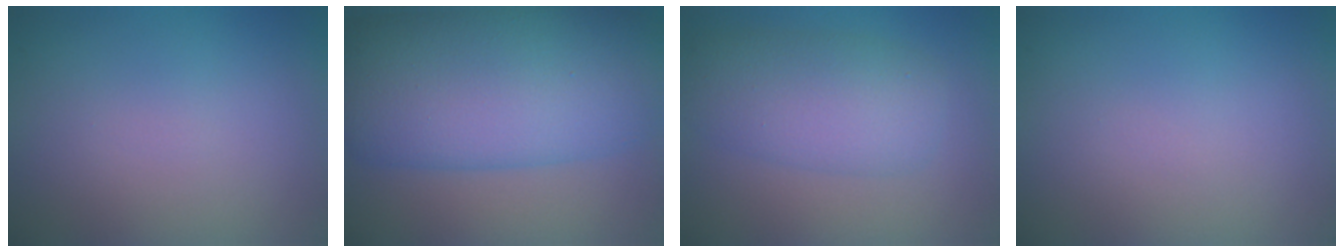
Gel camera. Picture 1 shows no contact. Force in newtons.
{"total": 12.9, "press": 12.9, "slide": 0.1}
{"total": 5.7, "press": 5.7, "slide": 0.3}
{"total": 0.0}